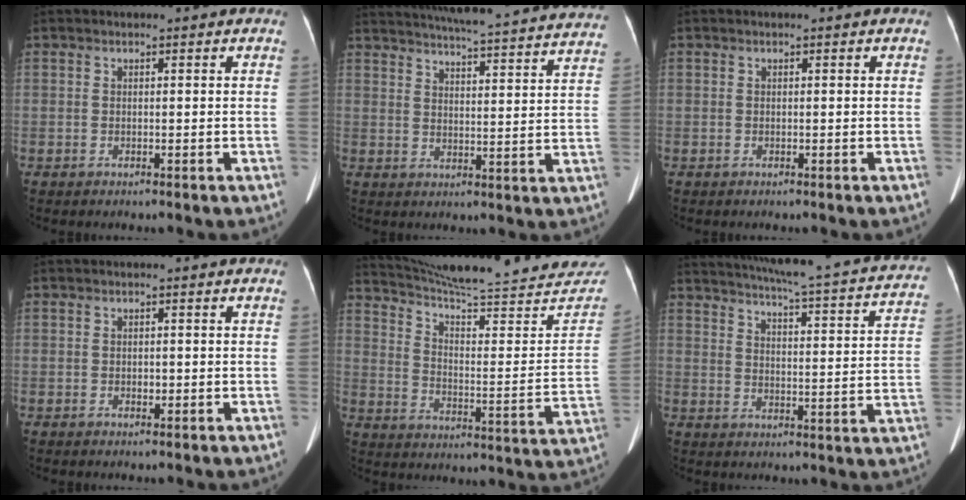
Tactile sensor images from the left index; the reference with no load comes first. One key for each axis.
{"total": 29.6, "fx": 27.6, "fy": 1.9, "fz": 10.6, "tx": -0.174, "ty": -0.049, "tz": 0.333}
{"total": 0.0}
{"total": 0.7, "fx": -0.1, "fy": 0.5, "fz": 0.5, "tx": -0.009, "ty": 0.000, "tz": -0.003}
{"total": 30.4, "fx": 28.2, "fy": 2.4, "fz": 11.0, "tx": -0.170, "ty": -0.106, "tz": 0.364}
{"total": 26.3, "fx": 23.1, "fy": 2.6, "fz": 12.3, "tx": -0.186, "ty": -0.041, "tz": 0.274}